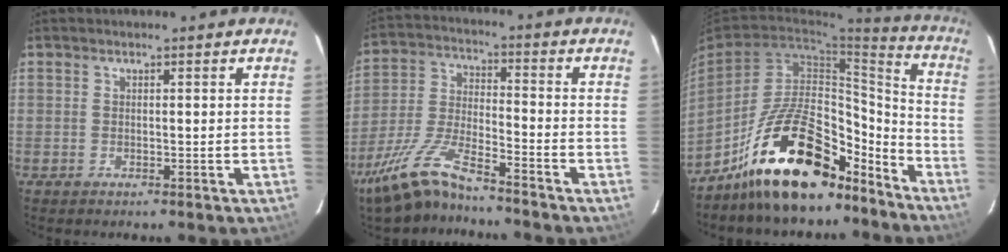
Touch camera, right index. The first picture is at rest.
{"total": 12.0, "force": [-9.9, 1.9, 6.5], "torque": [-0.145, -0.002, -0.193]}
{"total": 21.3, "force": [-15.9, 8.3, 11.6], "torque": [-0.189, 0.044, -0.240]}